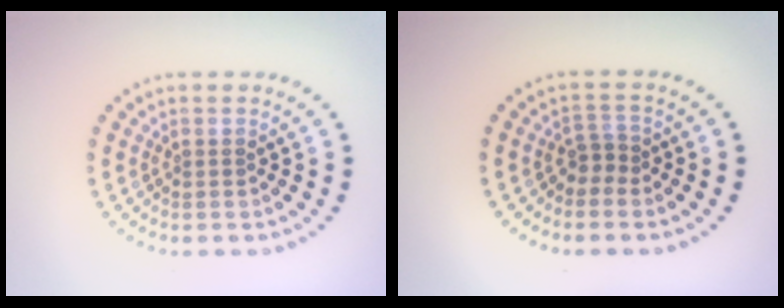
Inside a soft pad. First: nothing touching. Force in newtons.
{"total": 1.3, "press": 1.0, "slide": 0.9}